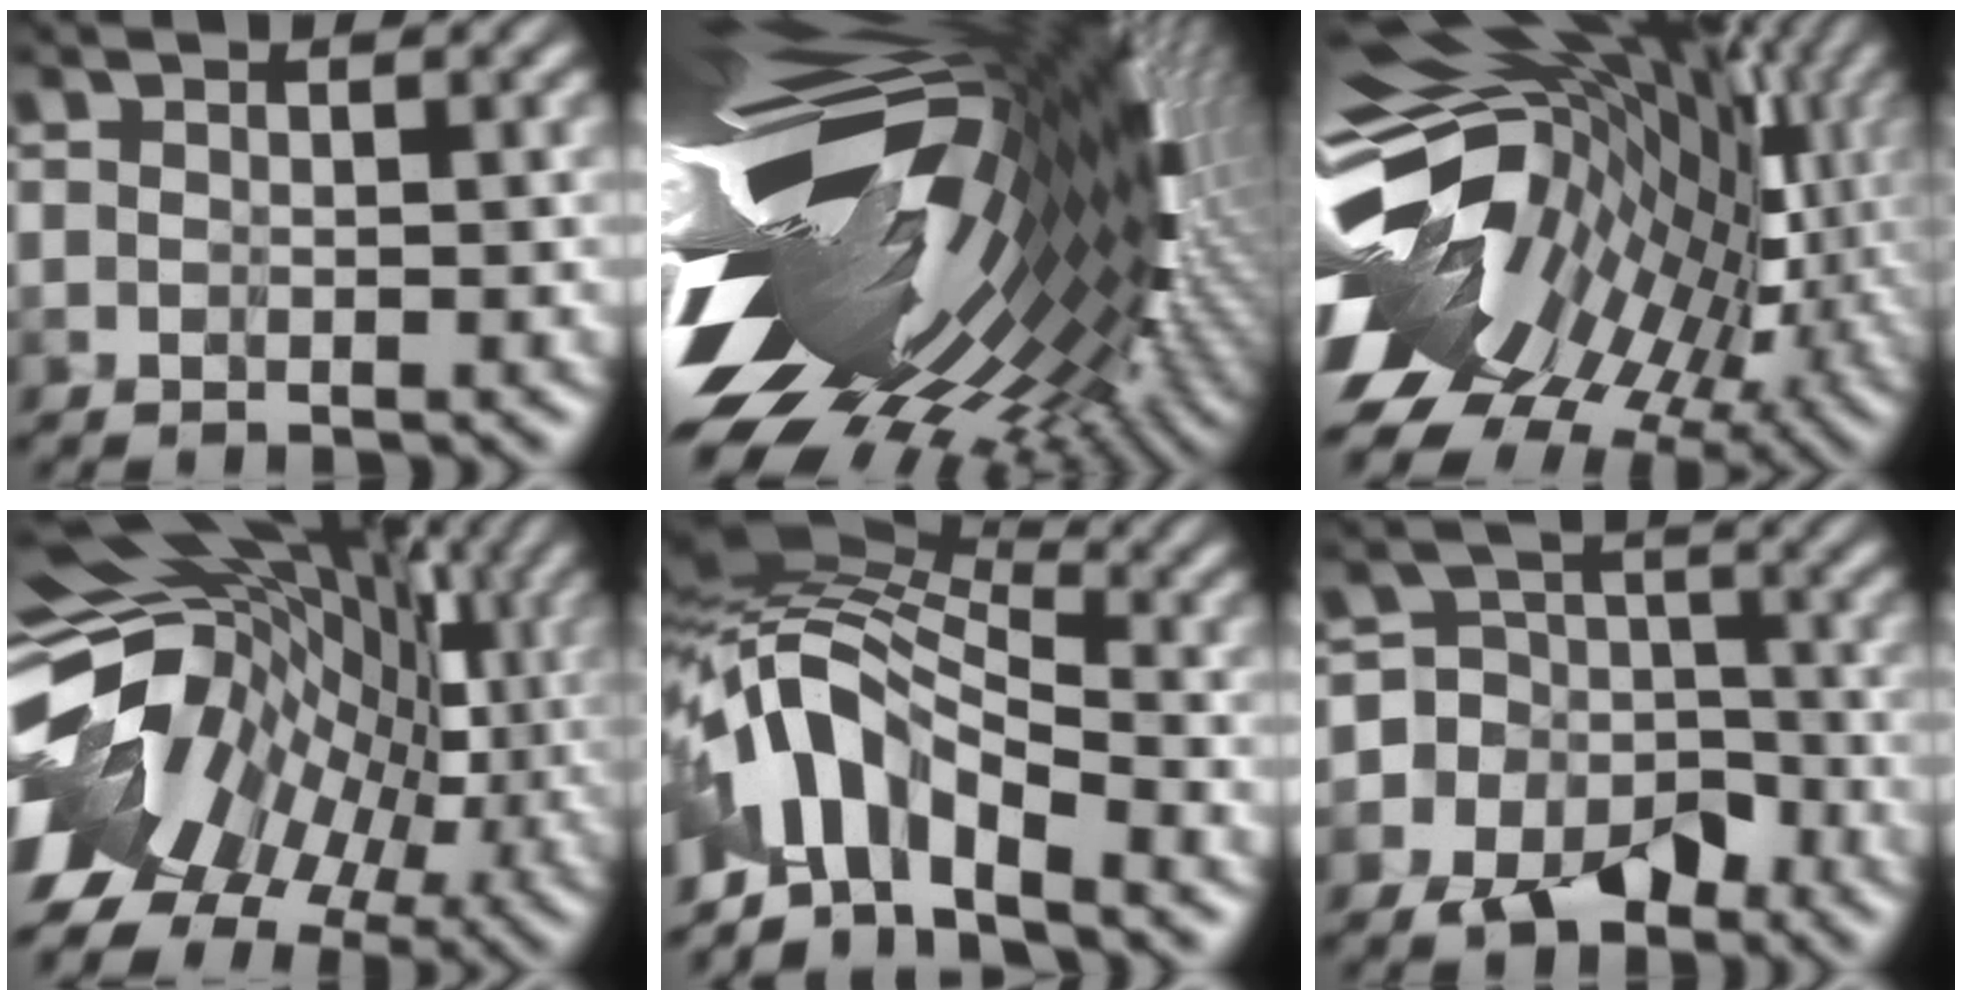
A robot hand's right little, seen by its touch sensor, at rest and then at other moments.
{"total": 17.8, "force": [-1.0, 8.3, 15.7], "torque": [-0.270, -0.039, -0.021]}
{"total": 15.2, "force": [-0.6, 8.9, 12.3], "torque": [-0.194, -0.013, -0.003]}
{"total": 13.3, "force": [-0.9, 9.0, 9.8], "torque": [-0.165, 0.013, -0.003]}
{"total": 5.9, "force": [-4.2, 1.9, 3.7], "torque": [-0.060, 0.018, -0.087]}
{"total": 4.9, "force": [-3.6, 3.3, 0.2], "torque": [0.016, 0.003, -0.094]}